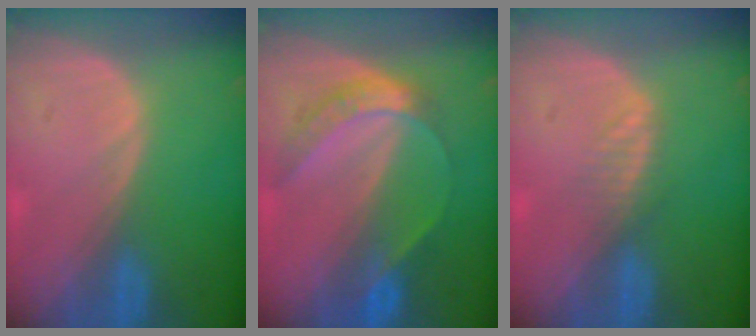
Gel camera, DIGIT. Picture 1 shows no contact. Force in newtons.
{"total": 6.8, "press": 5.6, "slide": 3.9}
{"total": 2.0, "press": 2.0, "slide": 0.2}